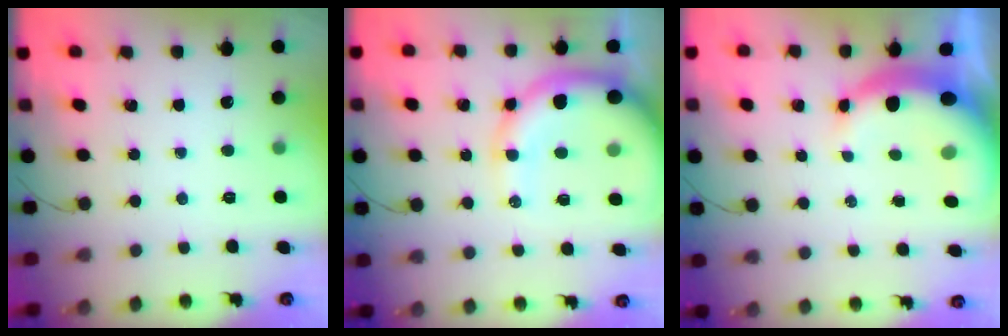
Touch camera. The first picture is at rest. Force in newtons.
{"total": 15.1, "press": 14.6, "slide": 3.8}
{"total": 8.9, "press": 8.8, "slide": 1.7}